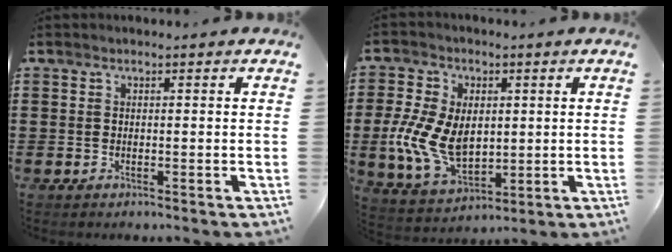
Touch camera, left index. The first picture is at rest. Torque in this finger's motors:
{"motor_torque": [1.08, 1.05, 0.53, 0.21]}